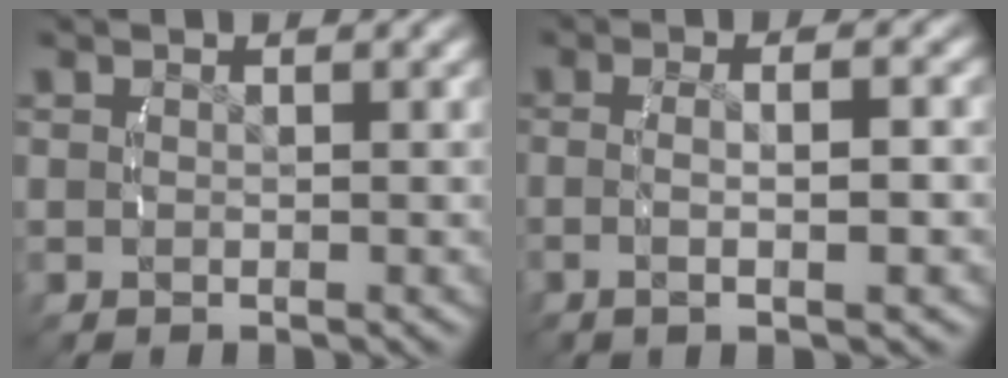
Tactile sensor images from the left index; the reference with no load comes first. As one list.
[{"total": 3.5, "force": [-0.7, 0.3, 3.4], "torque": [-0.068, 0.000, -0.010]}]